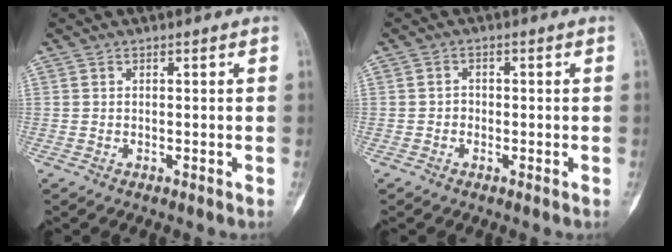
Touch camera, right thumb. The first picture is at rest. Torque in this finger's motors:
{"motor_torque": [-0.25, -0.37, -0.15, 0.20, -0.06]}